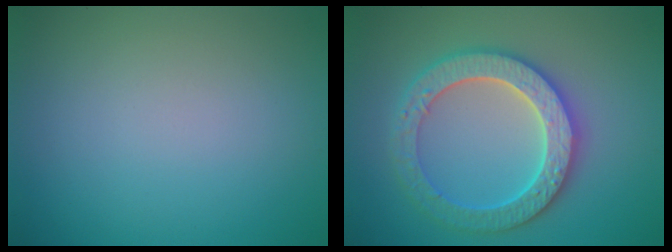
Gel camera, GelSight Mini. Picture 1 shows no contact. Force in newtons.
{"total": 6.1, "press": 6.0, "slide": 1.3}